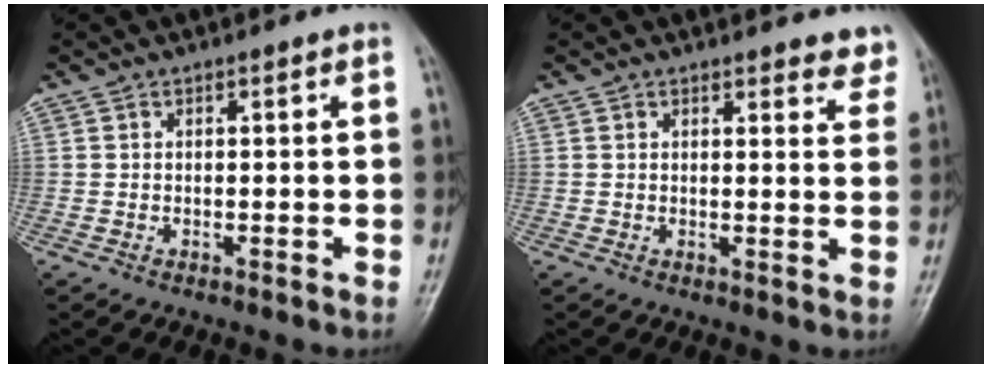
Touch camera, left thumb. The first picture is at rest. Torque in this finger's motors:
{"motor_torque": [-0.05, 0.07, 0.07, 0.03, 0.07]}